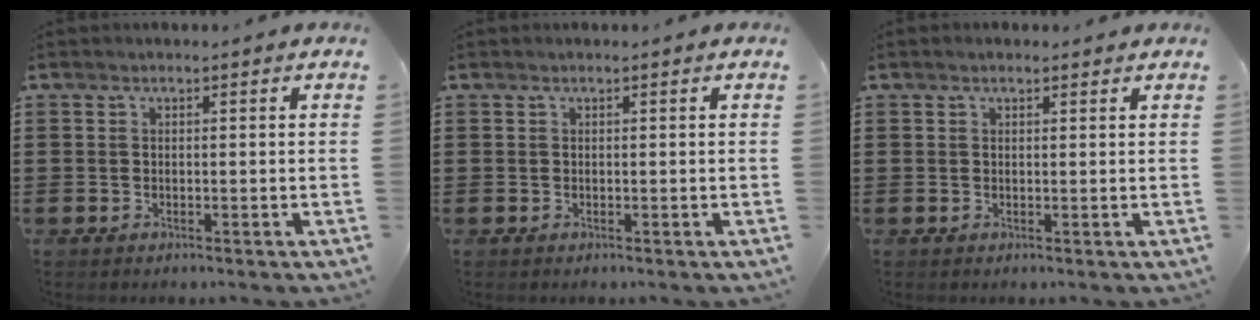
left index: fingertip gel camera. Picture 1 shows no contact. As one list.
[{"total": 0.0}, {"total": 0.8, "force": [0.6, 0.3, 0.3], "torque": [-0.007, 0.003, 0.012]}]